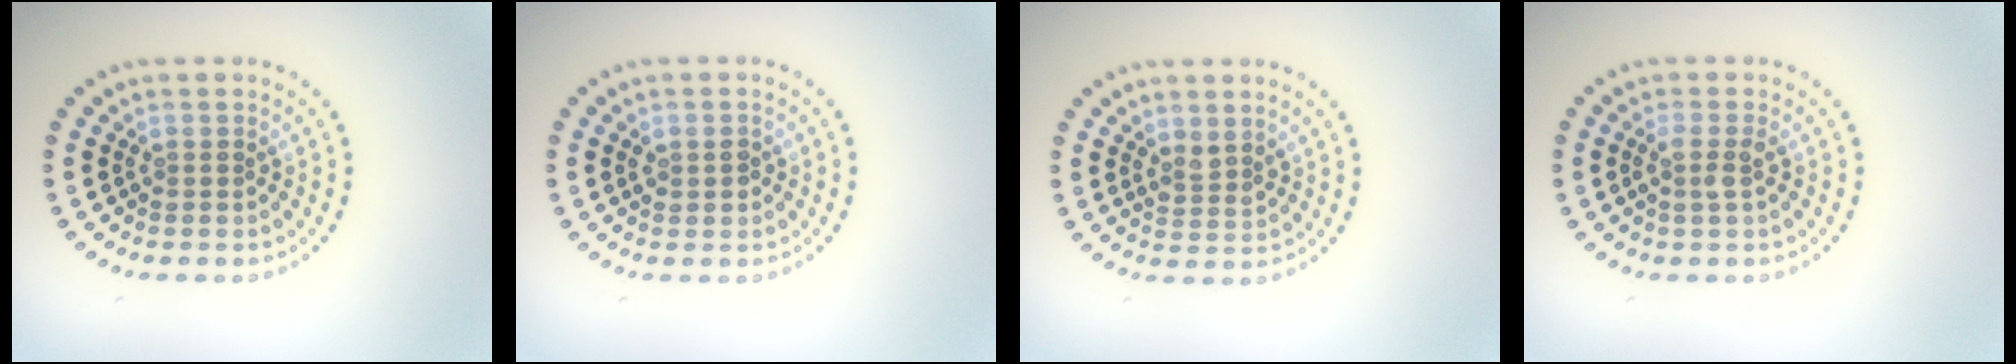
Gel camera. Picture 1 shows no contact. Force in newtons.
{"total": 1.3, "press": 1.3, "slide": 0.2}
{"total": 1.5, "press": 1.2, "slide": 0.9}
{"total": 1.5, "press": 1.3, "slide": 0.7}